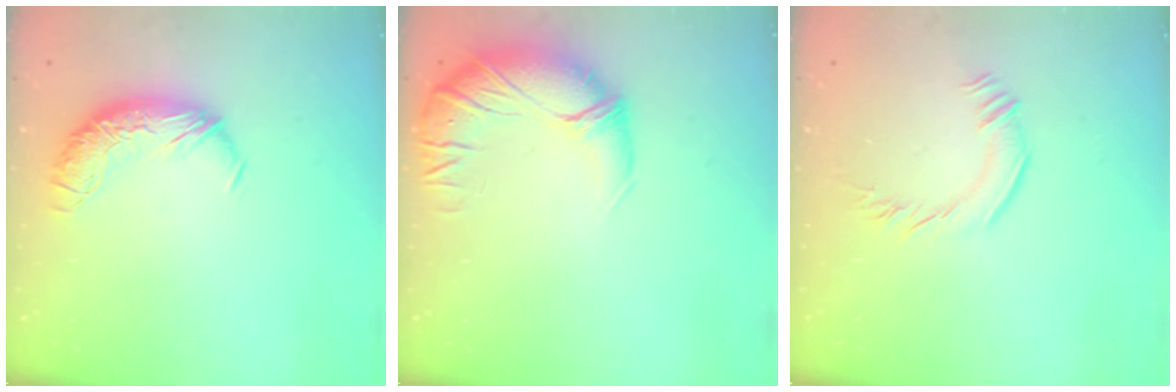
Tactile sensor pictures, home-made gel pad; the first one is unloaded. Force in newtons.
{"total": 2.5, "press": 0.4, "slide": 2.5}
{"total": 1.7, "press": 1.4, "slide": 0.8}